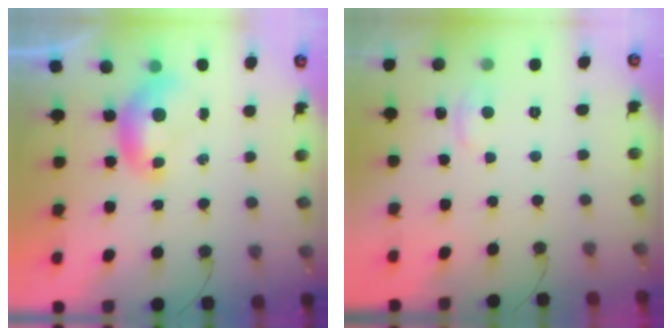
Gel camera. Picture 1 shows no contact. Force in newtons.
{"total": 1.4, "press": 1.1, "slide": 0.8}